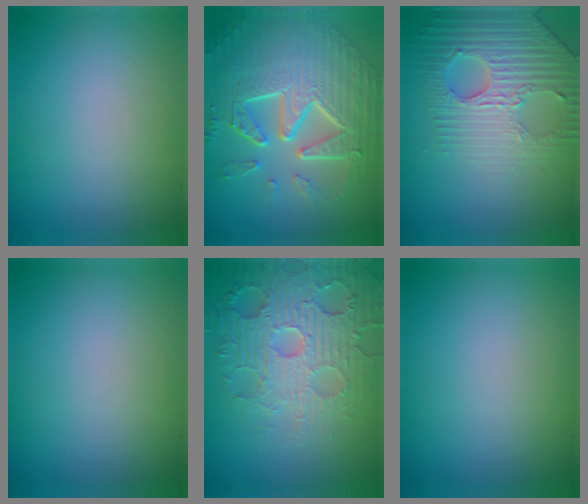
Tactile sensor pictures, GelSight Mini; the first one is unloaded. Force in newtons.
{"total": 10.0, "press": 6.8, "slide": 7.3}
{"total": 4.8, "press": 4.5, "slide": 1.7}
{"total": 0.0}
{"total": 6.2, "press": 5.5, "slide": 2.8}
{"total": 0.0}